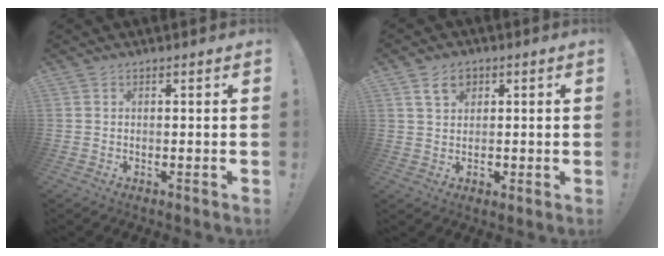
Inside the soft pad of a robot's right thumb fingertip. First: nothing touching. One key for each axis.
{"total": 7.0, "fx": 3.2, "fy": 5.5, "fz": 2.8, "tx": -0.039, "ty": -0.009, "tz": 0.061}